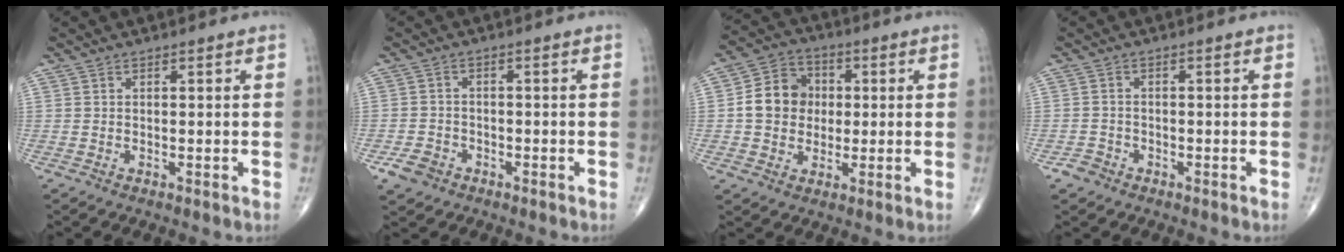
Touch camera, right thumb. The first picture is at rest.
{"total": 3.9, "force": [-2.3, 2.9, 1.3], "torque": [-0.020, 0.013, -0.038]}
{"total": 10.1, "force": [0.3, 8.7, 5.1], "torque": [-0.062, 0.018, -0.003]}
{"total": 2.1, "force": [-1.4, 1.6, 0.3], "torque": [-0.001, 0.011, -0.027]}